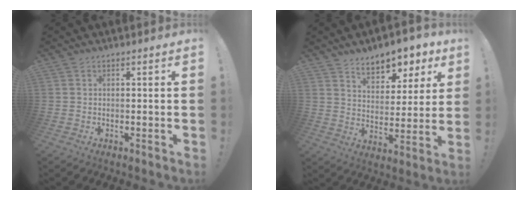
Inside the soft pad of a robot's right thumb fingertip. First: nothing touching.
{"total": 10.2, "force": [7.4, 5.6, 4.1], "torque": [-0.054, -0.053, 0.136]}